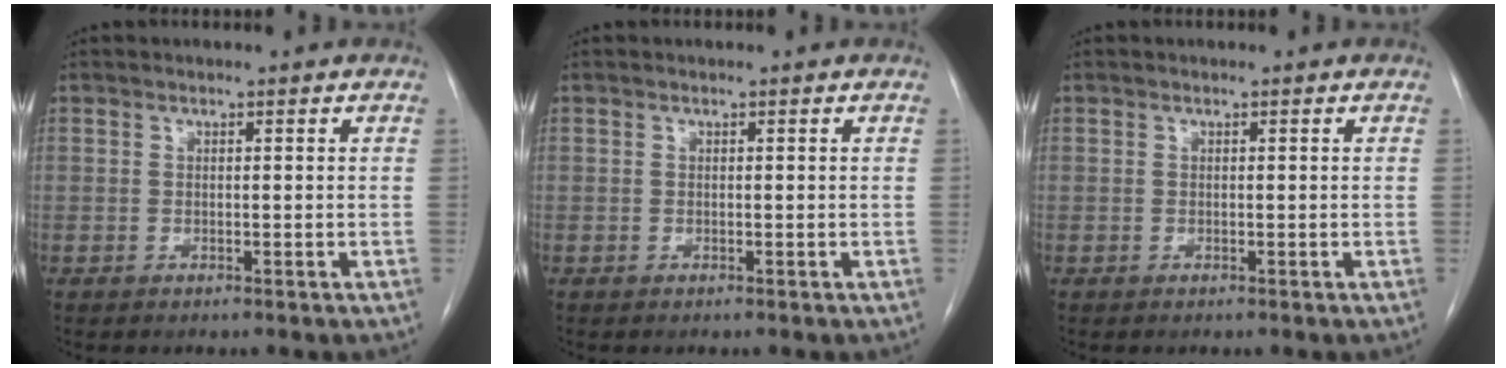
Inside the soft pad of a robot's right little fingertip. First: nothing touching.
{"total": 0.0}
{"total": 0.0}